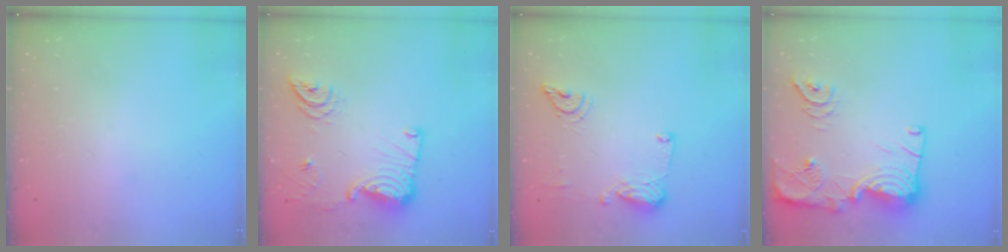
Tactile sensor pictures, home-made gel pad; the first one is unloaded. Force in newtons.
{"total": 15.7, "press": 15.5, "slide": 2.6}
{"total": 11.2, "press": 11.1, "slide": 1.5}
{"total": 21.3, "press": 21.2, "slide": 1.9}